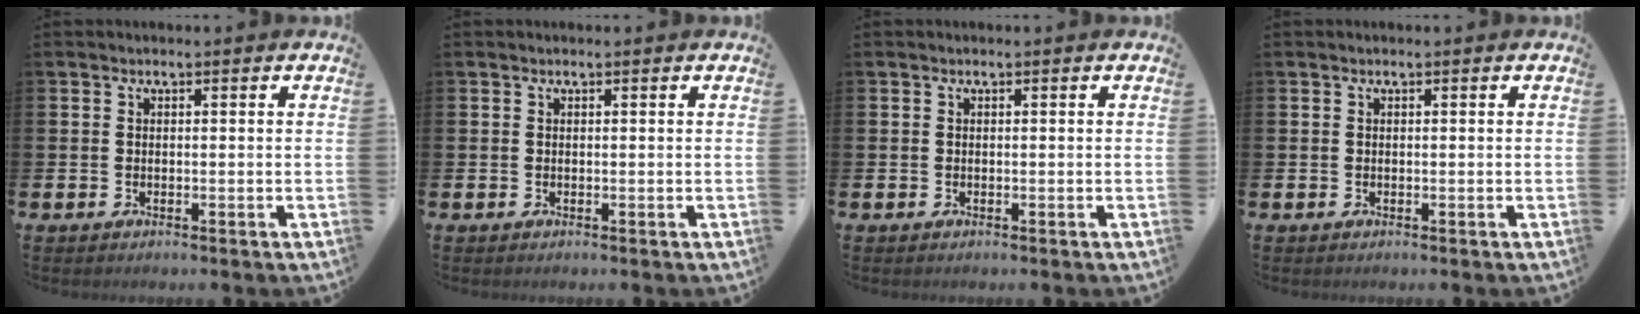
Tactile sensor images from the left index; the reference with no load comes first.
{"total": 0.0}
{"total": 0.0}
{"total": 0.0}